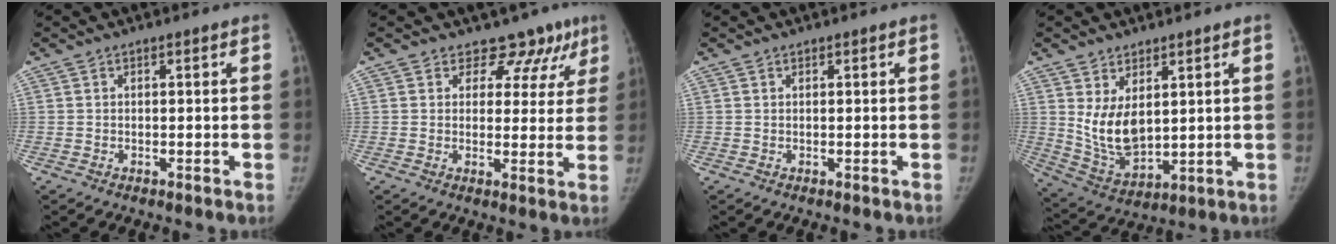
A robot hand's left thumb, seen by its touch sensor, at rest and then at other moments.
{"total": 8.8, "force": [6.6, 5.7, 1.5], "torque": [0.034, -0.027, 0.063]}
{"total": 0.0}
{"total": 9.8, "force": [2.8, 5.7, 7.5], "torque": [-0.123, -0.029, 0.075]}